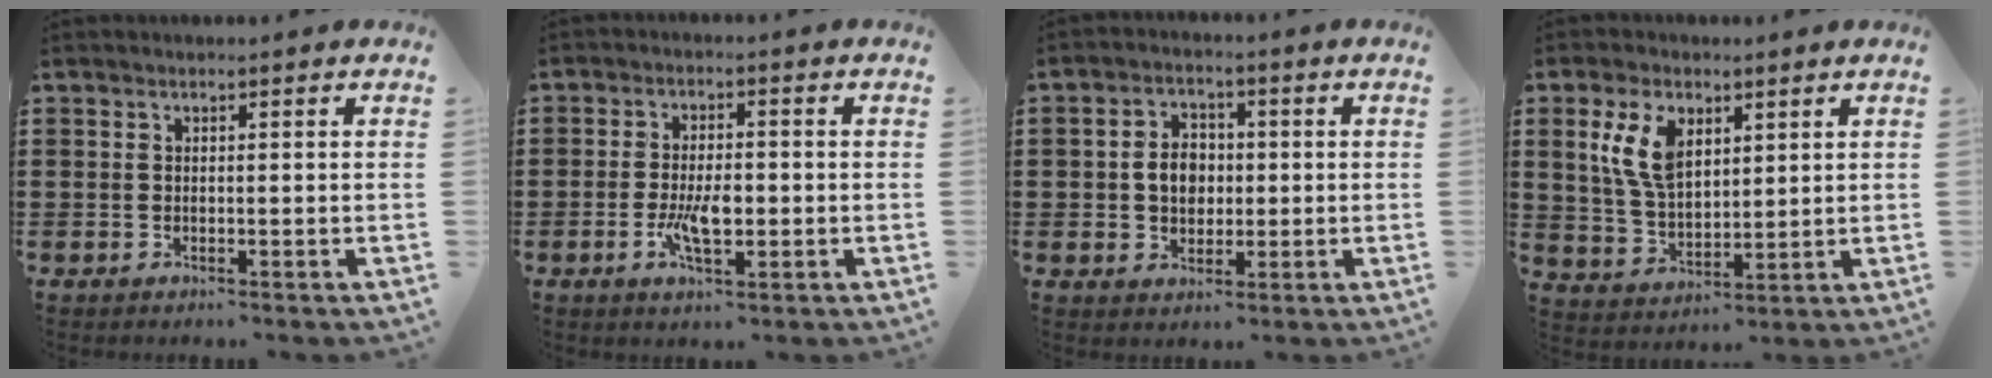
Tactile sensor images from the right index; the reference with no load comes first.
{"total": 5.7, "force": [-1.3, 2.2, 5.1], "torque": [-0.108, -0.002, -0.026]}
{"total": 4.7, "force": [-0.1, 3.6, 3.1], "torque": [-0.068, 0.013, -0.006]}
{"total": 8.3, "force": [3.4, 4.6, 6.0], "torque": [-0.139, 0.009, 0.062]}